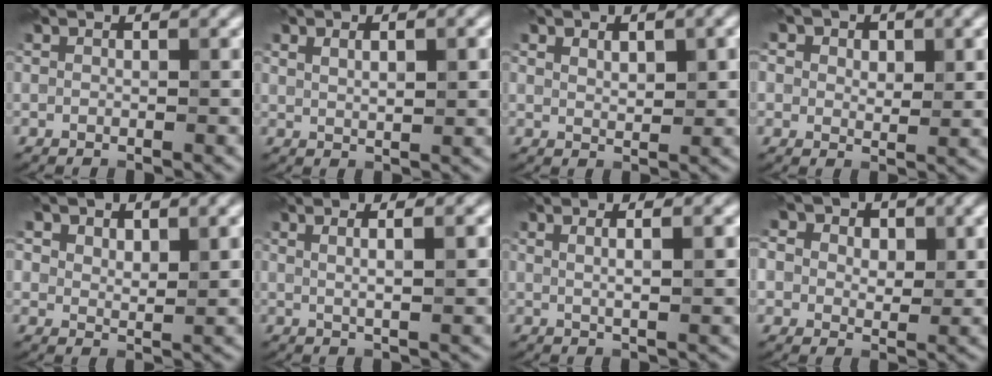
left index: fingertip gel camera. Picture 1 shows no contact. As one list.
[{"total": 2.8, "force": [0.9, 1.0, 2.5], "torque": [-0.045, 0.002, 0.019]}, {"total": 2.9, "force": [1.2, 1.4, 2.3], "torque": [-0.036, 0.001, 0.024]}, {"total": 4.8, "force": [2.0, 3.3, 2.9], "torque": [-0.034, 0.009, 0.012]}, {"total": 5.2, "force": [2.3, 2.9, 3.7], "torque": [-0.060, -0.005, 0.035]}, {"total": 4.3, "force": [1.2, 1.2, 4.0], "torque": [-0.050, 0.004, 0.014]}, {"total": 3.9, "force": [1.1, 1.1, 3.6], "torque": [-0.045, 0.005, 0.012]}, {"total": 10.7, "force": [4.8, 7.9, 5.4], "torque": [-0.088, 0.023, 0.057]}]